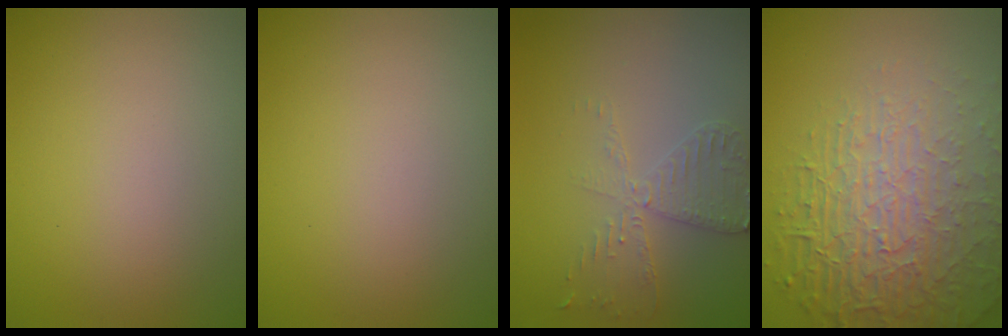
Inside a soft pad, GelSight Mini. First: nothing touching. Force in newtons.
{"total": 0.0}
{"total": 3.1, "press": 2.8, "slide": 1.3}
{"total": 8.1, "press": 5.6, "slide": 5.8}